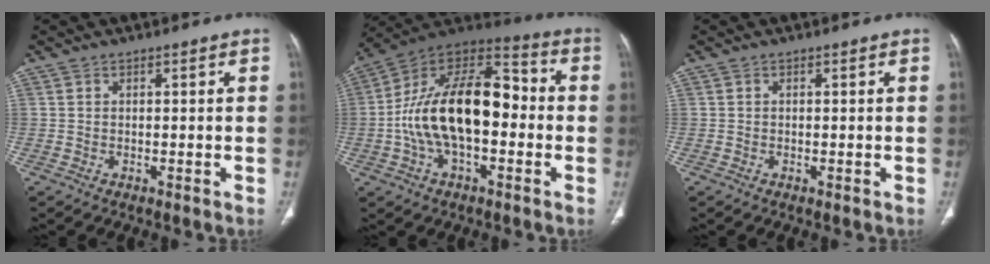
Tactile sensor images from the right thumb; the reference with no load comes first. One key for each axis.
{"total": 21.7, "fx": -1.7, "fy": 11.6, "fz": 18.2, "tx": -0.310, "ty": 0.045, "tz": -0.033}
{"total": 0.0}